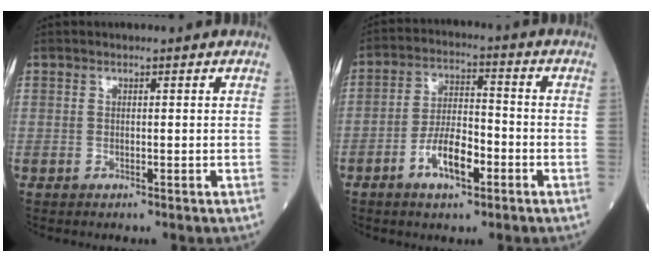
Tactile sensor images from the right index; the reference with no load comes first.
{"total": 7.9, "force": [-3.7, 2.7, 6.4], "torque": [-0.125, 0.007, -0.066]}